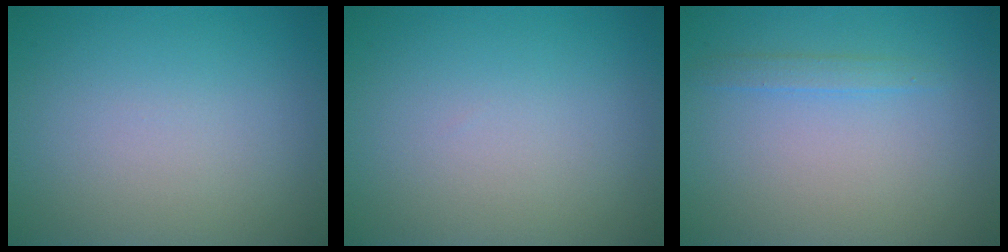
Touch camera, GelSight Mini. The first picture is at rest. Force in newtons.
{"total": 0.0}
{"total": 1.1, "press": 1.1, "slide": 0.0}